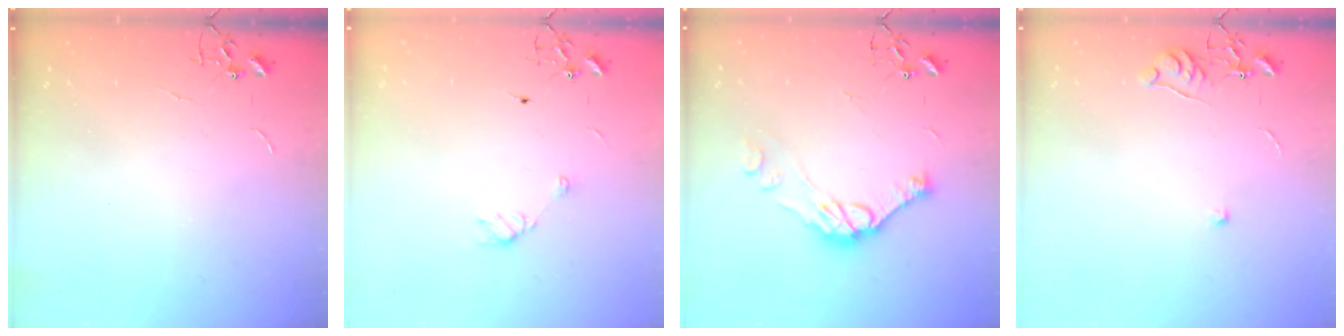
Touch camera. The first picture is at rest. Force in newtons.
{"total": 6.5, "press": 6.5, "slide": 0.7}
{"total": 11.5, "press": 11.4, "slide": 0.8}
{"total": 6.1, "press": 6.1, "slide": 0.7}